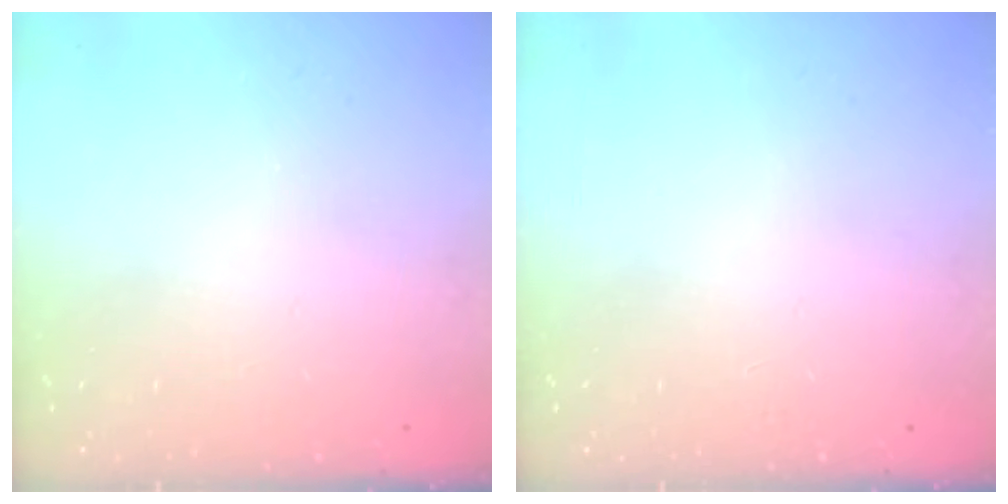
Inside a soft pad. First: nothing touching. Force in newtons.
{"total": 0.0}